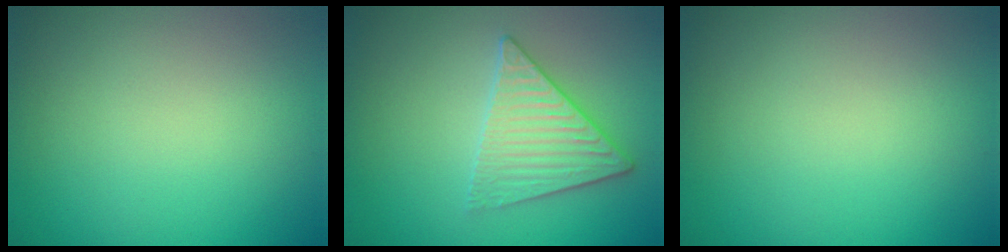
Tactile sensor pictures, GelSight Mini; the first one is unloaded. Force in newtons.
{"total": 3.4, "press": 3.4, "slide": 0.3}
{"total": 0.0}